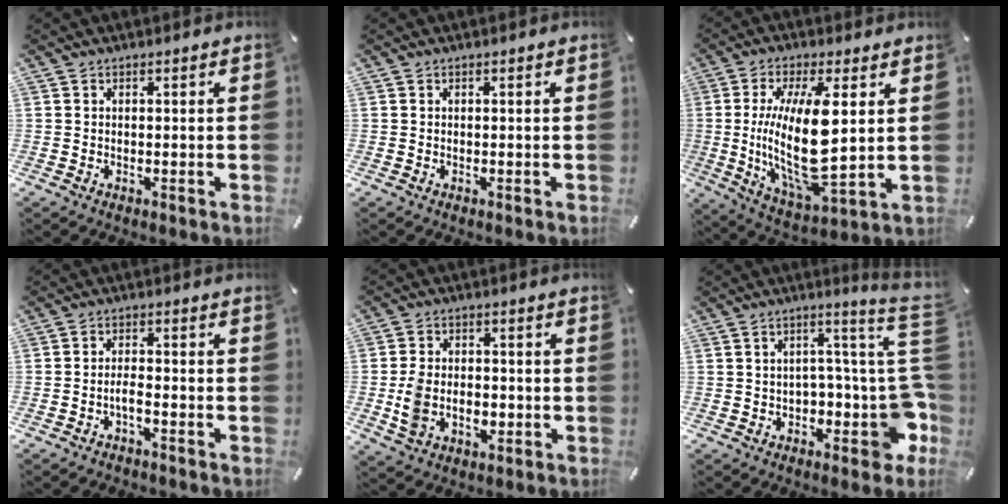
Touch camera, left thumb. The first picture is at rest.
{"total": 0.0}
{"total": 18.7, "force": [2.1, 6.3, 17.5], "torque": [-0.359, -0.030, 0.025]}
{"total": 2.8, "force": [-1.9, 0.9, 1.9], "torque": [-0.031, 0.009, -0.034]}
{"total": 8.6, "force": [-1.9, 6.3, 5.5], "torque": [-0.113, 0.007, -0.034]}
{"total": 12.8, "force": [-0.7, 4.1, 12.1], "torque": [-0.146, -0.011, -0.009]}